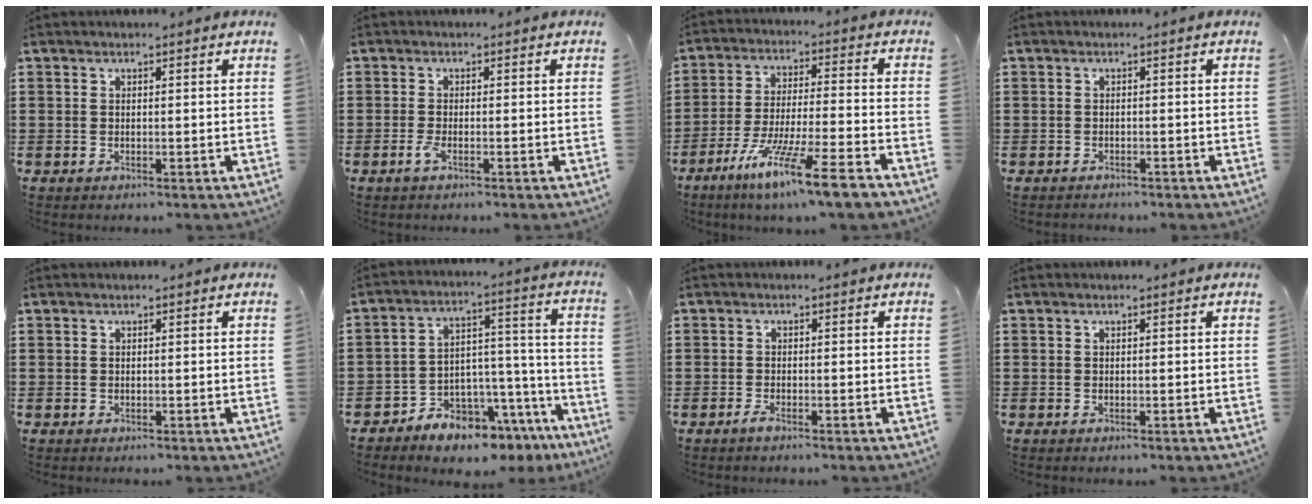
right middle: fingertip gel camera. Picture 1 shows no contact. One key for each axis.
{"total": 1.6, "fx": -0.8, "fy": 0.3, "fz": 1.4, "tx": -0.041, "ty": -0.006, "tz": -0.019}
{"total": 10.6, "fx": -7.9, "fy": -0.1, "fz": 7.0, "tx": -0.144, "ty": -0.007, "tz": -0.156}
{"total": 0.8, "fx": -0.7, "fy": 0.2, "fz": -0.1, "tx": 0.000, "ty": 0.001, "tz": -0.016}
{"total": 0.0}
{"total": 6.9, "fx": -6.5, "fy": 2.1, "fz": 0.2, "tx": -0.003, "ty": 0.012, "tz": -0.126}
{"total": 1.0, "fx": -0.7, "fy": 0.0, "fz": 0.7, "tx": -0.016, "ty": -0.005, "tz": -0.011}
{"total": 0.0}